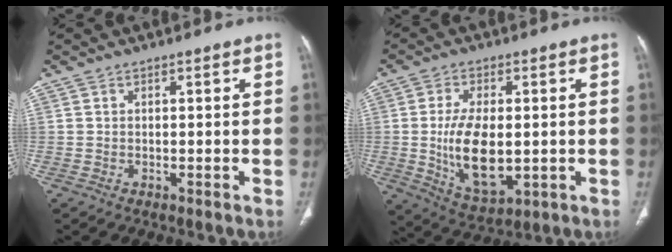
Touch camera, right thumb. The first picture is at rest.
{"total": 12.9, "force": [-0.8, 6.6, 11.0], "torque": [-0.195, -0.015, 0.000]}